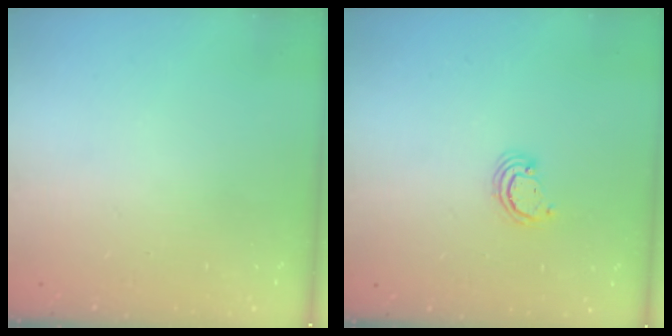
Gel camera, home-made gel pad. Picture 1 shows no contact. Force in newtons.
{"total": 2.6, "press": 2.5, "slide": 0.3}